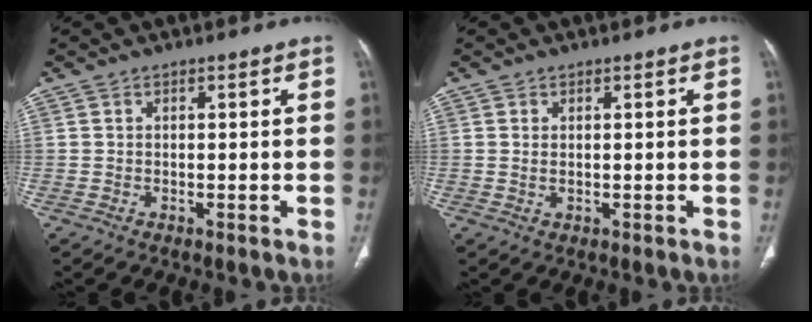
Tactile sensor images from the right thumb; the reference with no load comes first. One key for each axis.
{"total": 0.9, "fx": 0.2, "fy": 0.4, "fz": 0.8, "tx": -0.019, "ty": 0.001, "tz": 0.010}